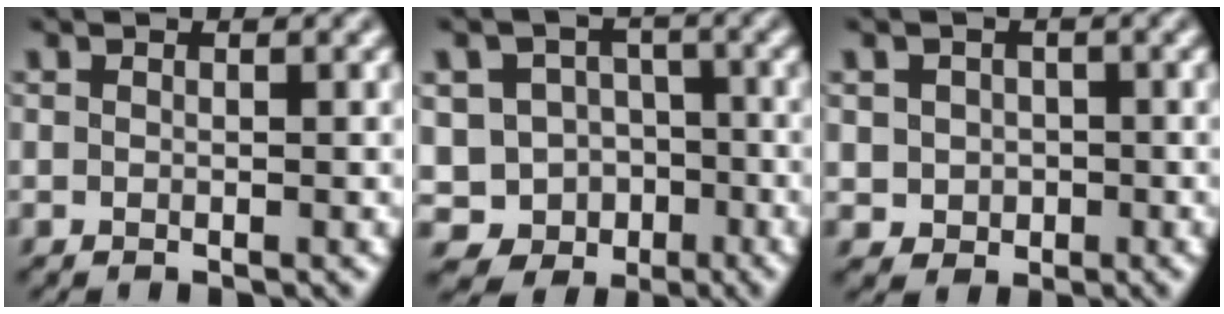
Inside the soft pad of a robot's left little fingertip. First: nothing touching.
{"total": 9.2, "force": [-4.3, 7.9, 1.8], "torque": [-0.020, 0.005, -0.084]}
{"total": 2.0, "force": [-0.1, 1.9, 0.6], "torque": [-0.003, 0.001, -0.001]}